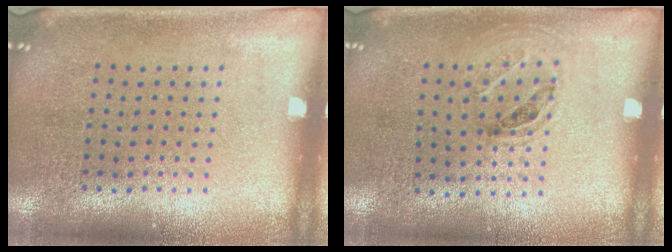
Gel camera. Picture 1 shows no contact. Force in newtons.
{"total": 1.0, "press": 0.8, "slide": 0.6}